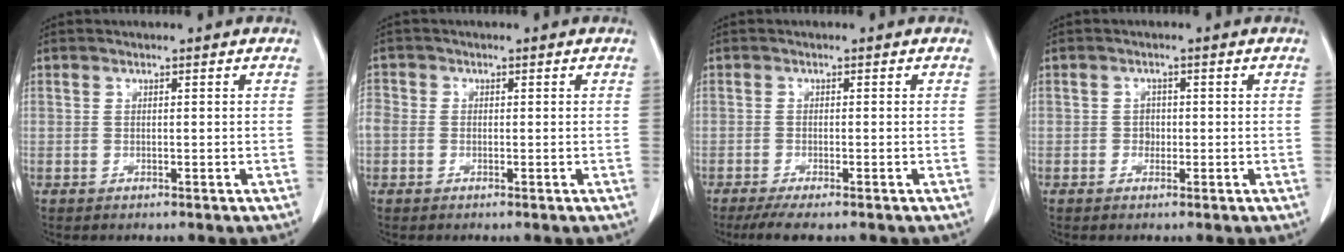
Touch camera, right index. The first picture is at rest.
{"total": 3.4, "force": [-0.2, 3.0, 1.5], "torque": [-0.048, 0.018, -0.001]}
{"total": 3.8, "force": [-2.8, 0.3, 2.5], "torque": [-0.040, -0.010, -0.048]}
{"total": 1.3, "force": [-0.2, 1.2, 0.6], "torque": [-0.005, 0.006, -0.004]}